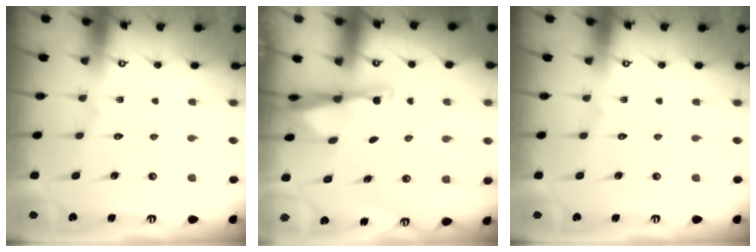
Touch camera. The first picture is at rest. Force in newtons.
{"total": 2.6, "press": 2.6, "slide": 0.4}
{"total": 0.0}